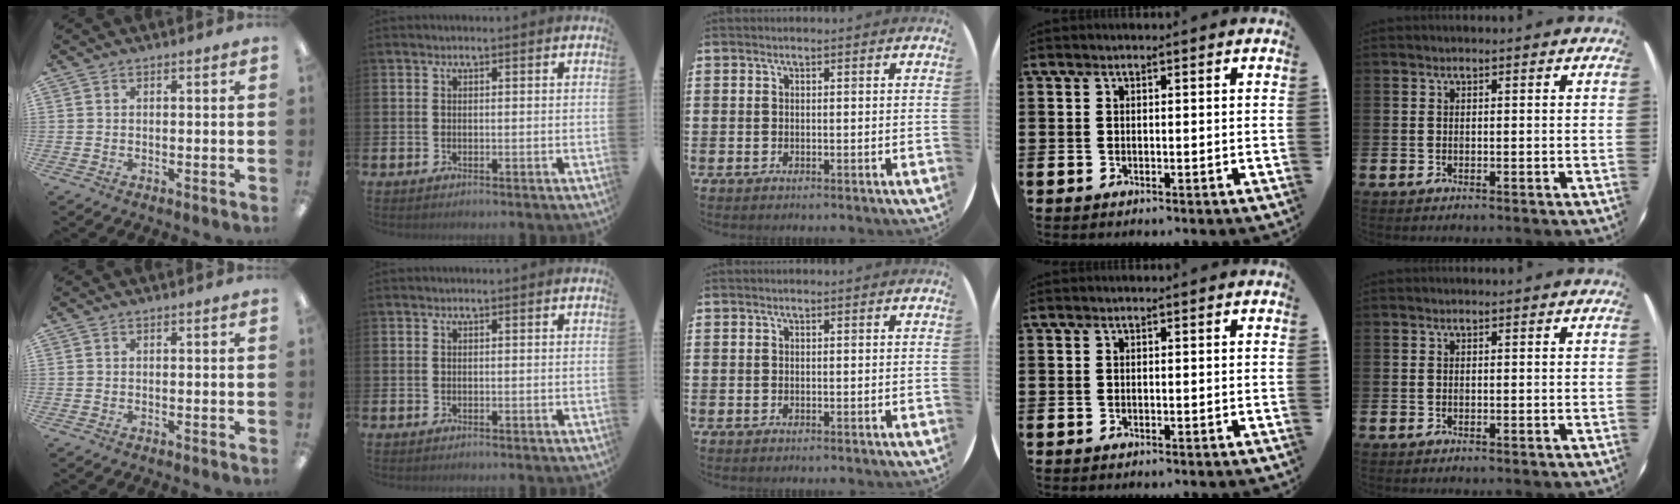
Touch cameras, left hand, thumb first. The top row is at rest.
{}